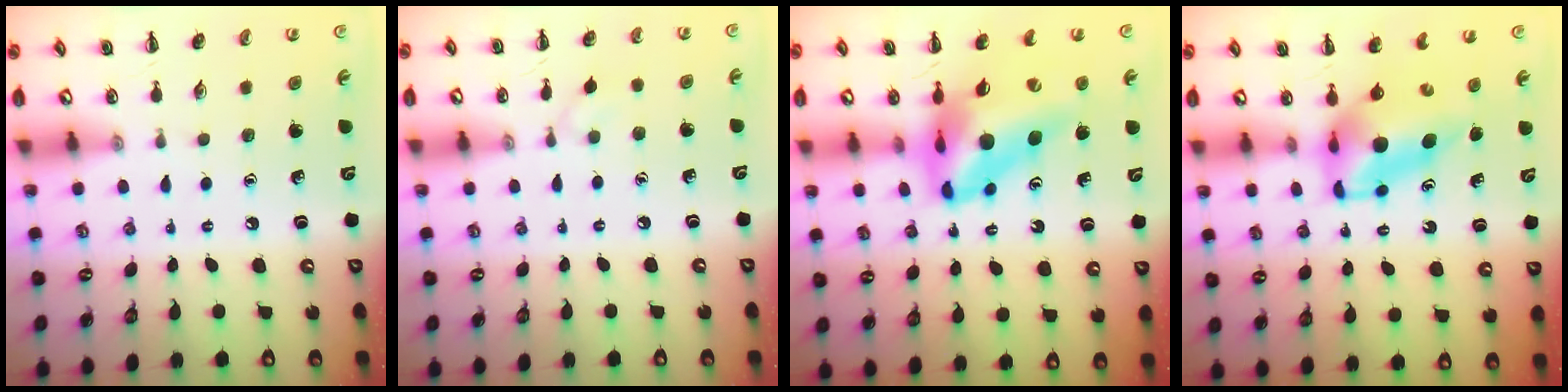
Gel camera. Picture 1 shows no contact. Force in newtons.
{"total": 3.2, "press": 3.0, "slide": 1.3}
{"total": 14.9, "press": 14.2, "slide": 4.6}
{"total": 6.8, "press": 6.7, "slide": 1.4}